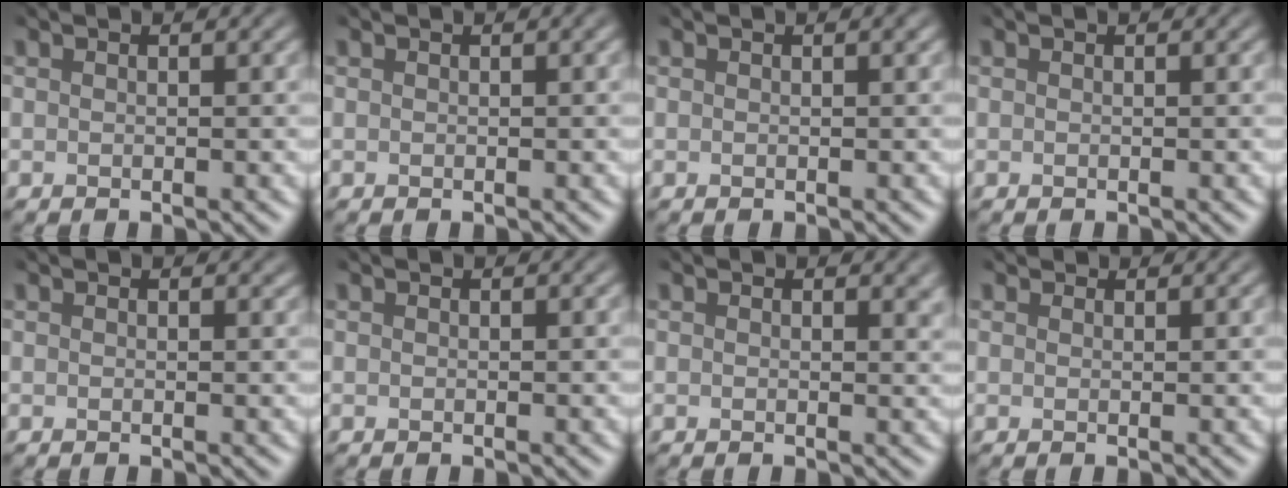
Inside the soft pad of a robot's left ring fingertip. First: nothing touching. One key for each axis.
{"total": 1.4, "fx": 0.6, "fy": 0.7, "fz": 1.1, "tx": -0.010, "ty": 0.013, "tz": 0.003}
{"total": 1.8, "fx": 0.8, "fy": 1.0, "fz": 1.3, "tx": -0.008, "ty": 0.018, "tz": 0.004}
{"total": 0.0}
{"total": 1.4, "fx": 1.0, "fy": 0.7, "fz": 0.7, "tx": 0.000, "ty": 0.015, "tz": 0.004}
{"total": 0.0}
{"total": 2.5, "fx": 1.3, "fy": 1.3, "fz": 1.7, "tx": -0.012, "ty": 0.021, "tz": 0.009}
{"total": 1.3, "fx": -0.2, "fy": -0.6, "fz": -1.1, "tx": 0.007, "ty": -0.001, "tz": 0.004}